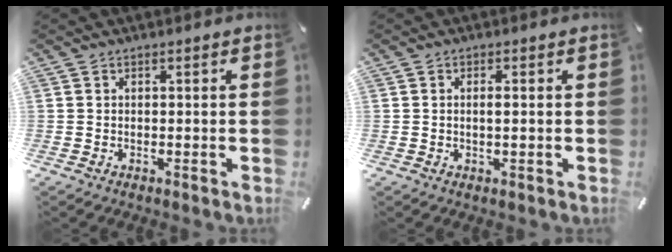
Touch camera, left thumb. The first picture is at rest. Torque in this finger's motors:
{"motor_torque": [-0.10, 0.05, -0.05, 0.00, -0.07]}